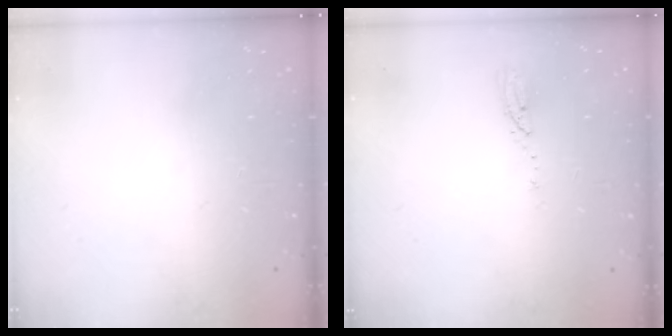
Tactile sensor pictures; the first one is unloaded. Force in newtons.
{"total": 3.0, "press": 2.9, "slide": 0.3}